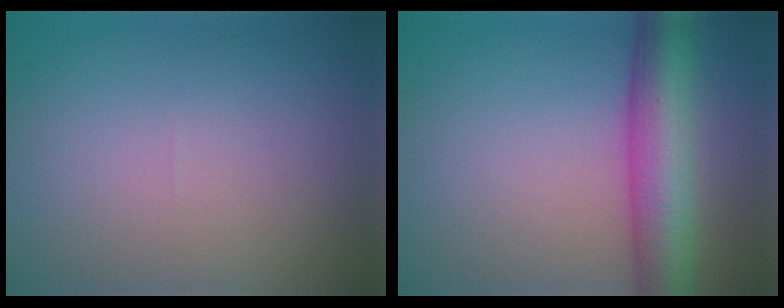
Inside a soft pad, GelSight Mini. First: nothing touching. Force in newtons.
{"total": 7.9, "press": 7.9, "slide": 0.2}